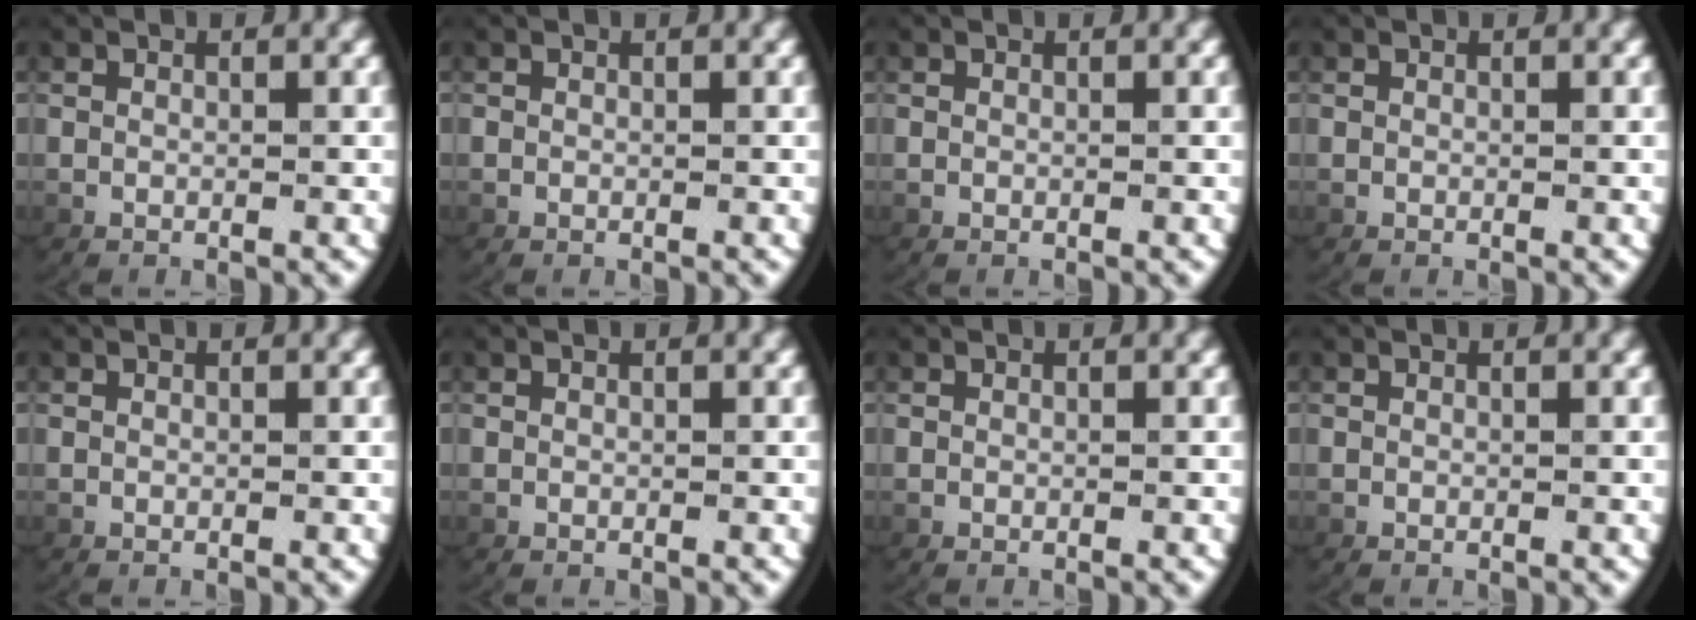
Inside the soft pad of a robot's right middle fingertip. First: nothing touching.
{"total": 0.0}
{"total": 0.0}
{"total": 0.0}
{"total": 0.0}
{"total": 0.0}
{"total": 0.0}
{"total": 0.0}